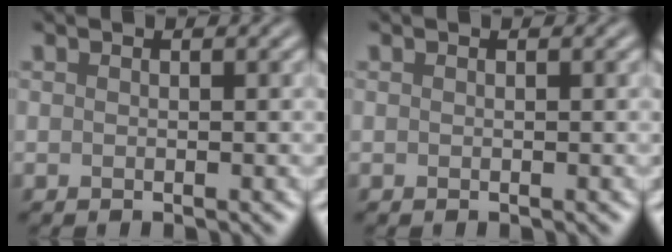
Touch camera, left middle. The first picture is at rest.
{"total": 0.0}